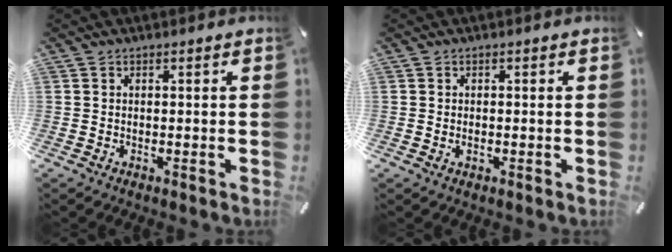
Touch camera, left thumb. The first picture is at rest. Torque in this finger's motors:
{"motor_torque": [-0.11, -0.06, -0.04, -0.03, 0.00]}